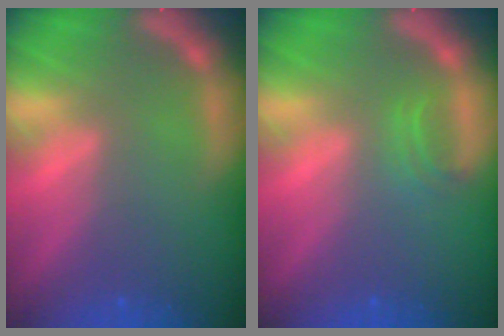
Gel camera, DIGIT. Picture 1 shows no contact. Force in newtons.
{"total": 1.4}